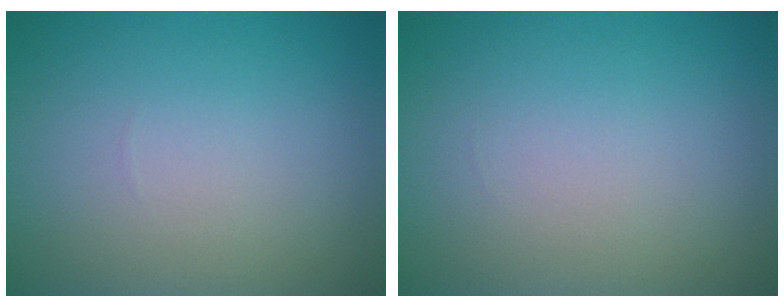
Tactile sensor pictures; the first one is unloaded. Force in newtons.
{"total": 0.0}